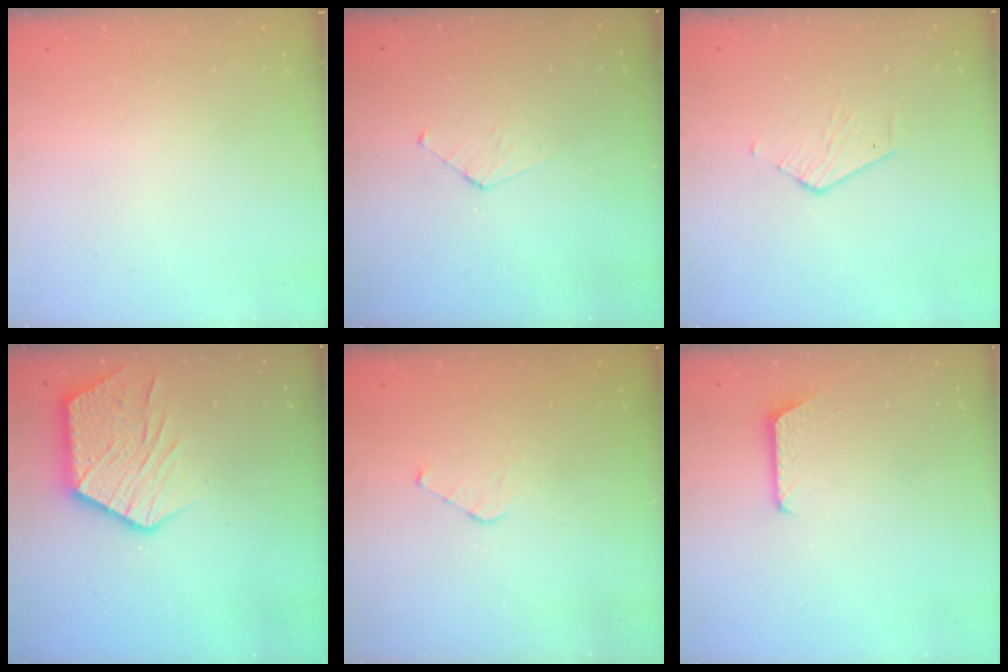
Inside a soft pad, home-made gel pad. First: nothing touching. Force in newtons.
{"total": 3.1, "press": 3.0, "slide": 0.3}
{"total": 2.5, "press": 2.5, "slide": 0.2}
{"total": 14.9, "press": 14.9, "slide": 1.1}
{"total": 4.0, "press": 4.0, "slide": 0.3}
{"total": 5.7, "press": 5.7, "slide": 0.6}